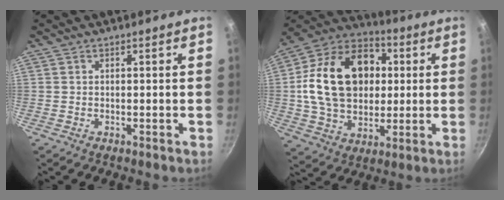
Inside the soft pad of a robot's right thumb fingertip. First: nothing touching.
{"total": 23.8, "force": [3.0, 17.4, 16.0], "torque": [-0.247, 0.024, 0.046]}